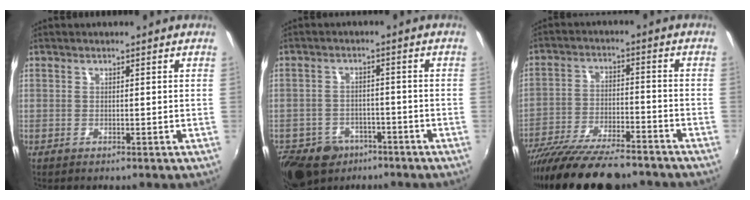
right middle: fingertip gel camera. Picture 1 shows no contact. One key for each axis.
{"total": 15.4, "fx": -9.3, "fy": 10.9, "fz": 5.7, "tx": -0.174, "ty": -0.004, "tz": -0.130}
{"total": 20.9, "fx": -17.5, "fy": 4.6, "fz": 10.4, "tx": -0.203, "ty": -0.046, "tz": -0.281}